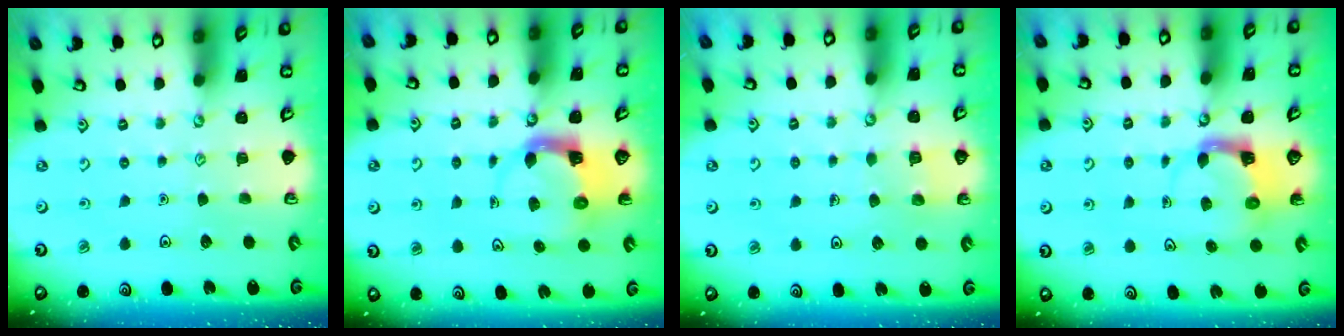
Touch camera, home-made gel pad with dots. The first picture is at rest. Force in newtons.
{"total": 3.9, "press": 3.9, "slide": 0.6}
{"total": 3.0, "press": 3.0, "slide": 0.2}
{"total": 3.7, "press": 3.7, "slide": 0.6}